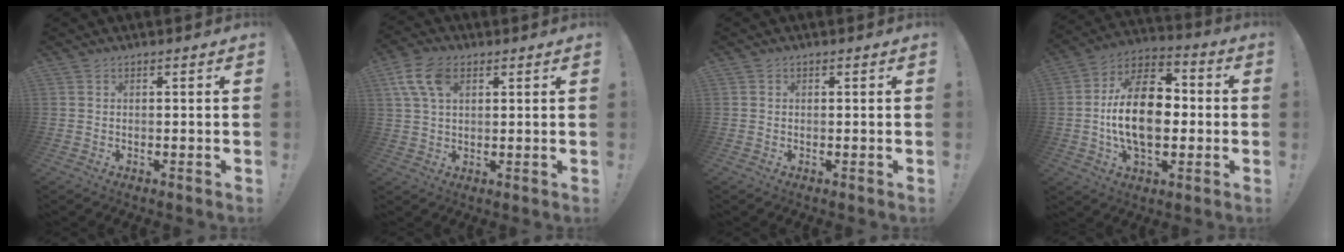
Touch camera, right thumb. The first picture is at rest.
{"total": 9.8, "force": [3.8, 5.9, 6.8], "torque": [-0.136, 0.002, 0.074]}
{"total": 0.0}
{"total": 20.2, "force": [-1.4, 11.8, 16.3], "torque": [-0.294, 0.013, -0.024]}